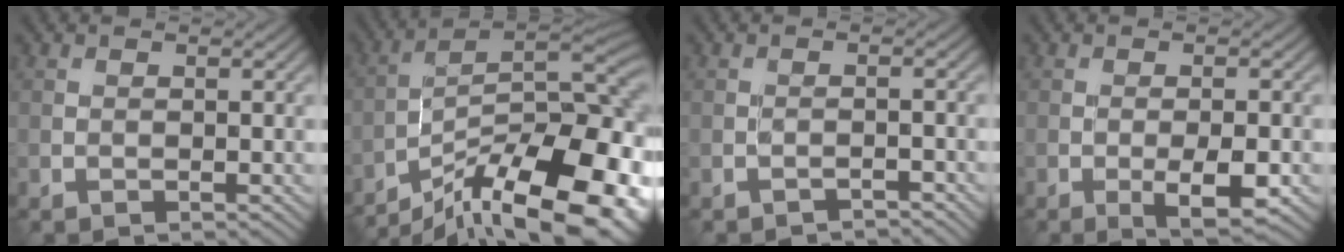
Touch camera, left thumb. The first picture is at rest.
{"total": 19.0, "force": [-12.4, 6.2, 13.1], "torque": [-0.175, 0.000, -0.194]}
{"total": 1.8, "force": [-1.7, 0.3, 0.5], "torque": [-0.004, 0.003, -0.031]}
{"total": 4.7, "force": [-1.8, 1.3, 4.1], "torque": [-0.070, -0.002, -0.025]}